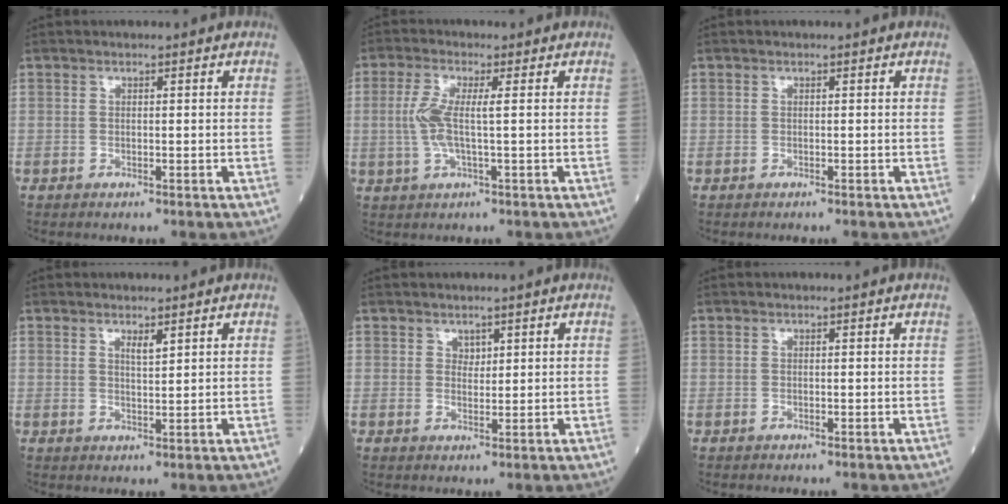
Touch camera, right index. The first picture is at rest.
{"total": 5.2, "force": [0.3, 0.8, 5.2], "torque": [-0.126, 0.004, 0.002]}
{"total": 0.0}
{"total": 1.7, "force": [1.2, 0.2, 1.3], "torque": [-0.025, -0.005, 0.023]}
{"total": 1.4, "force": [0.9, 0.9, 0.6], "torque": [-0.004, -0.001, 0.016]}
{"total": 0.0}